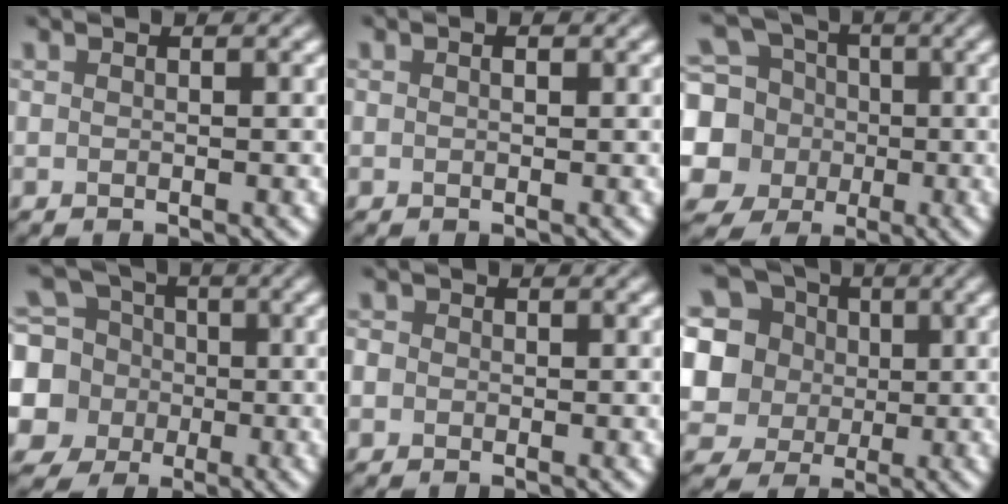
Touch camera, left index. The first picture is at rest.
{"total": 0.7, "force": [0.1, 0.4, 0.6], "torque": [-0.007, 0.002, 0.000]}
{"total": 11.4, "force": [0.2, 10.5, 4.5], "torque": [-0.146, 0.016, -0.021]}
{"total": 10.1, "force": [0.0, 9.4, 3.8], "torque": [-0.120, 0.016, -0.032]}
{"total": 1.7, "force": [0.1, 1.6, 0.6], "torque": [-0.003, 0.012, -0.013]}
{"total": 14.6, "force": [3.6, 12.9, 5.7], "torque": [-0.173, 0.033, 0.049]}